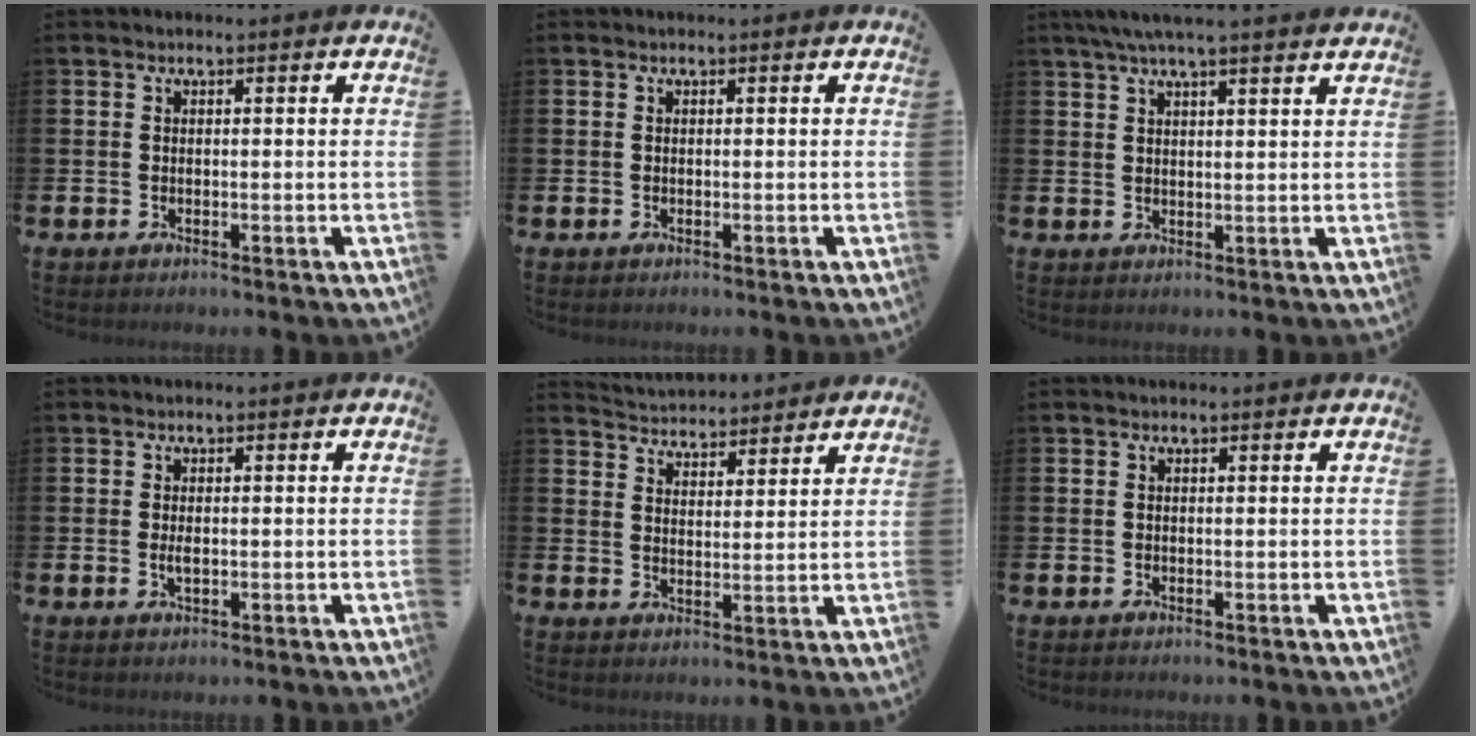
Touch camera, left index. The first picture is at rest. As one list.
[{"total": 0.0}, {"total": 4.5, "force": [3.9, -0.3, 2.2], "torque": [-0.053, -0.006, 0.071]}, {"total": 1.4, "force": [0.0, 0.6, 1.3], "torque": [-0.025, 0.002, -0.001]}, {"total": 4.2, "force": [4.1, 0.7, -0.4], "torque": [-0.008, -0.030, 0.073]}, {"total": 0.0}]